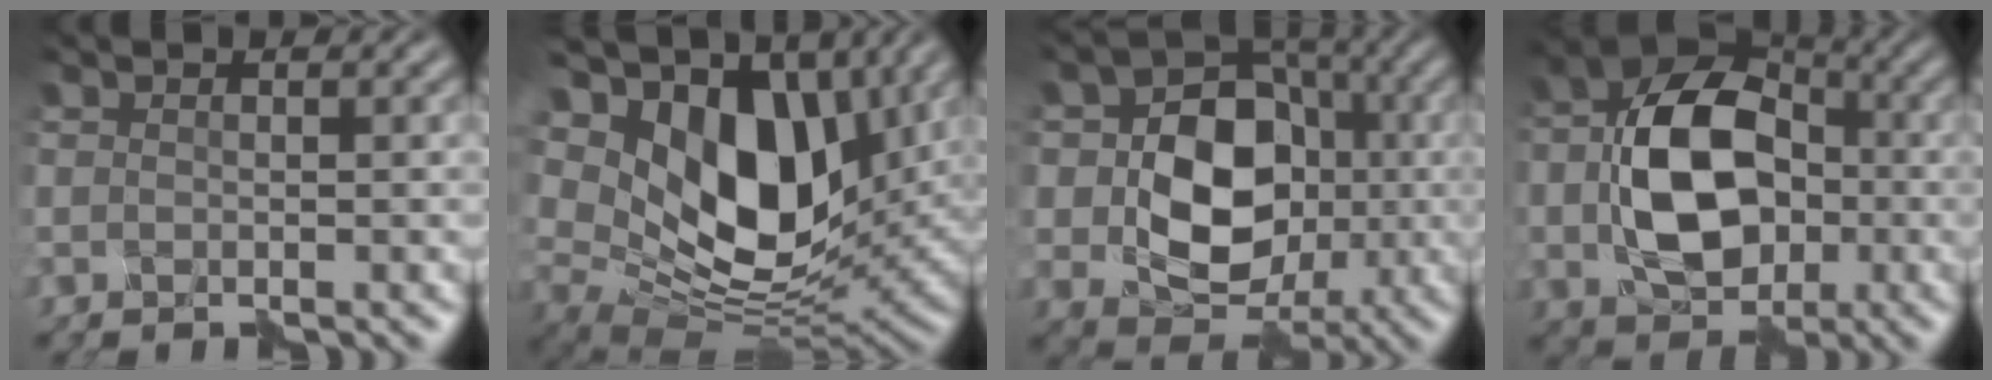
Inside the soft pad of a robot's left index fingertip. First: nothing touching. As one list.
[{"total": 14.0, "force": [5.8, 8.3, 9.7], "torque": [-0.174, 0.007, 0.104]}, {"total": 8.9, "force": [-0.5, 7.2, 5.3], "torque": [-0.087, 0.008, -0.003]}, {"total": 10.2, "force": [-0.5, 7.2, 7.1], "torque": [-0.134, 0.006, -0.003]}]